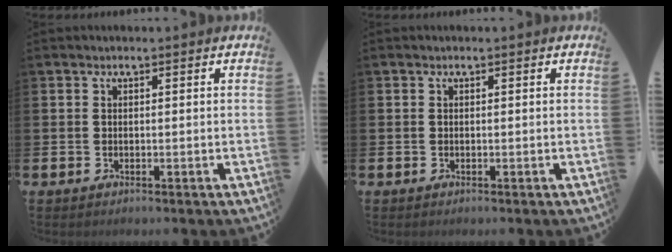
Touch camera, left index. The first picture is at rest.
{"total": 0.0}